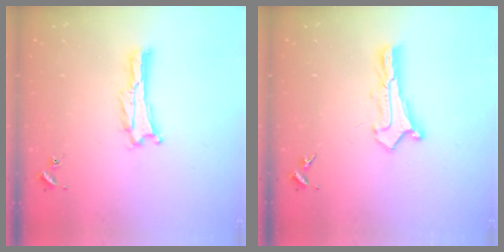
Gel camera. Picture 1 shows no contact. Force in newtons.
{"total": 0.9, "press": 0.9, "slide": 0.1}